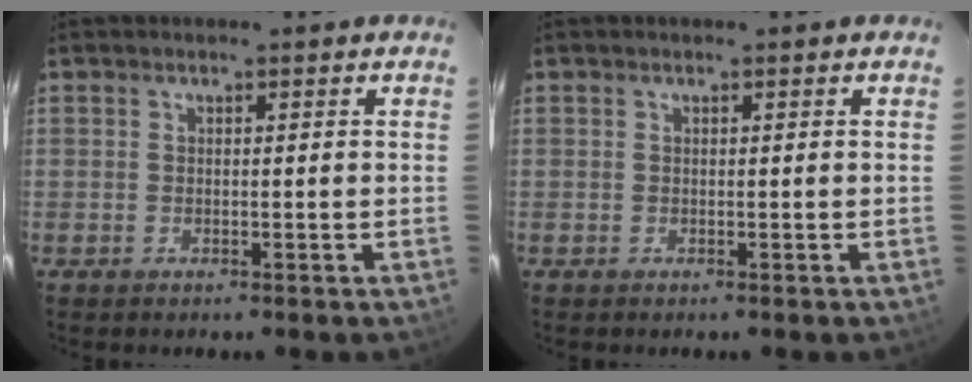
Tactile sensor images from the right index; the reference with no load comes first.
{"total": 0.0}